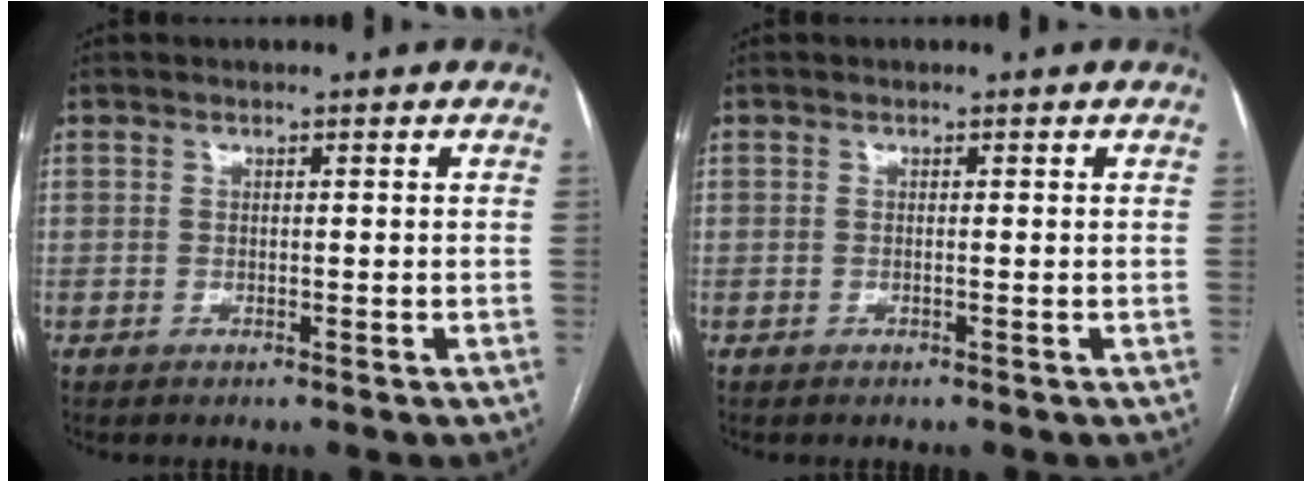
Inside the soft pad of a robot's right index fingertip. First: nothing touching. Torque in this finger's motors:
{"motor_torque": [-0.05, 0.00, -0.02, 0.00]}